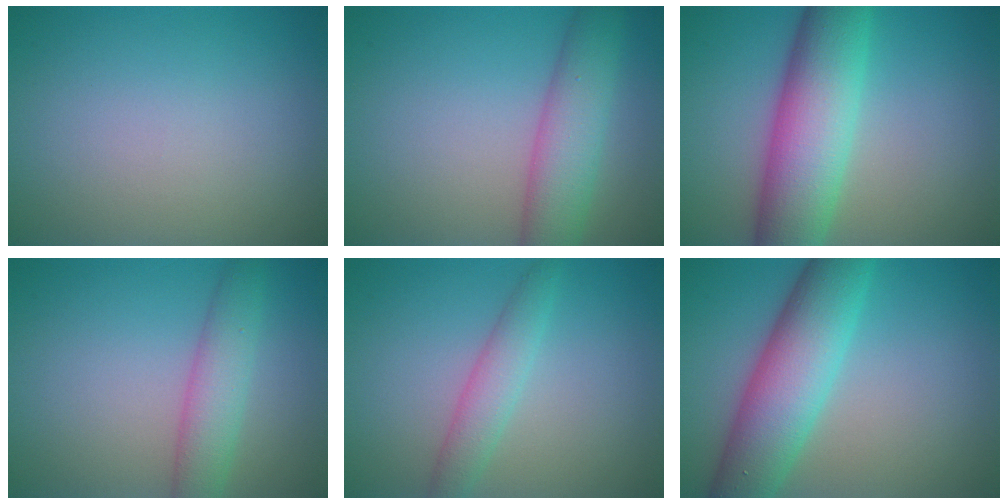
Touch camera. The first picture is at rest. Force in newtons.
{"total": 5.4, "press": 5.4, "slide": 0.2}
{"total": 9.4, "press": 9.4, "slide": 0.3}
{"total": 3.9, "press": 3.9, "slide": 0.1}
{"total": 2.7, "press": 2.7, "slide": 0.1}
{"total": 8.2, "press": 8.2, "slide": 0.2}